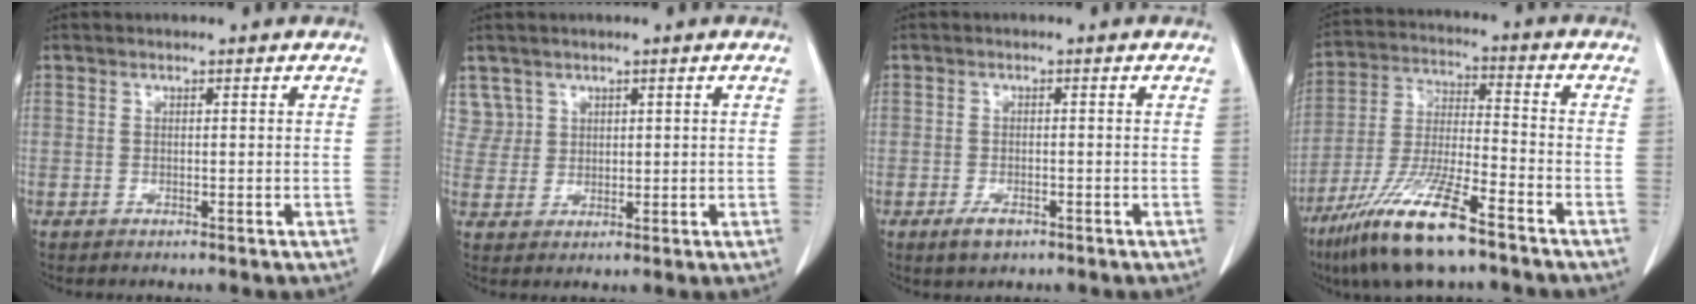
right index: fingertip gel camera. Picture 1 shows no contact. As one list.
[{"total": 3.8, "force": [2.4, 3.0, -0.3], "torque": [0.018, 0.003, 0.048]}, {"total": 2.6, "force": [-1.4, 1.3, 1.7], "torque": [-0.030, -0.001, -0.017]}, {"total": 14.8, "force": [-9.7, 1.9, 11.0], "torque": [-0.231, -0.032, -0.181]}]